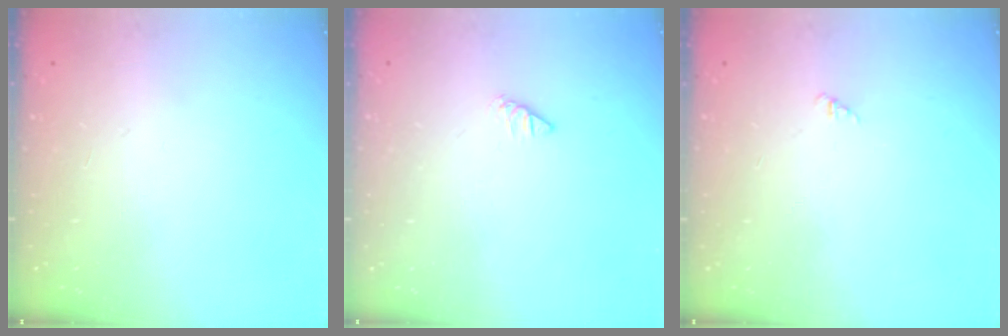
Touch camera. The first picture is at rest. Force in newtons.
{"total": 0.0}
{"total": 1.3, "press": 1.2, "slide": 0.3}